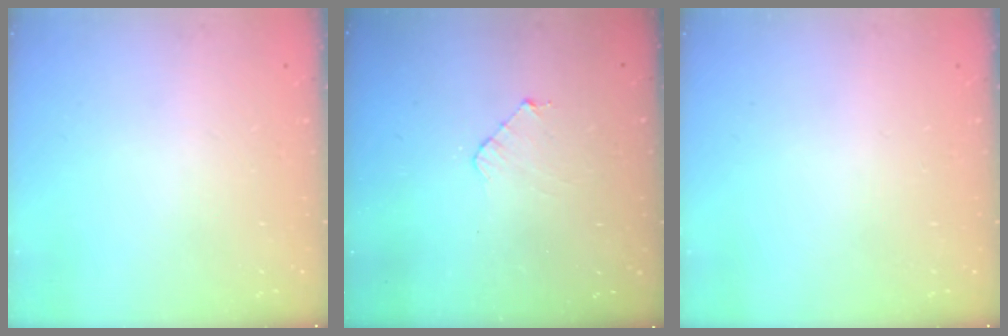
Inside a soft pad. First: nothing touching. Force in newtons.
{"total": 4.1, "press": 4.0, "slide": 0.4}
{"total": 0.0}